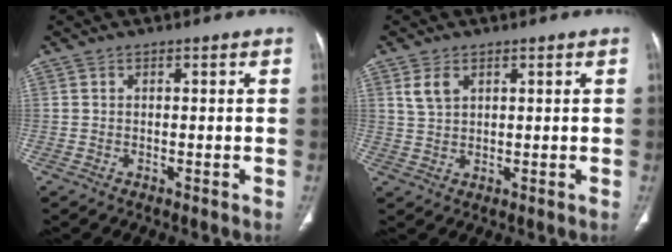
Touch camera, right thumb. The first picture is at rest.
{"total": 3.4, "force": [1.8, 2.0, 2.1], "torque": [-0.041, -0.002, 0.043]}